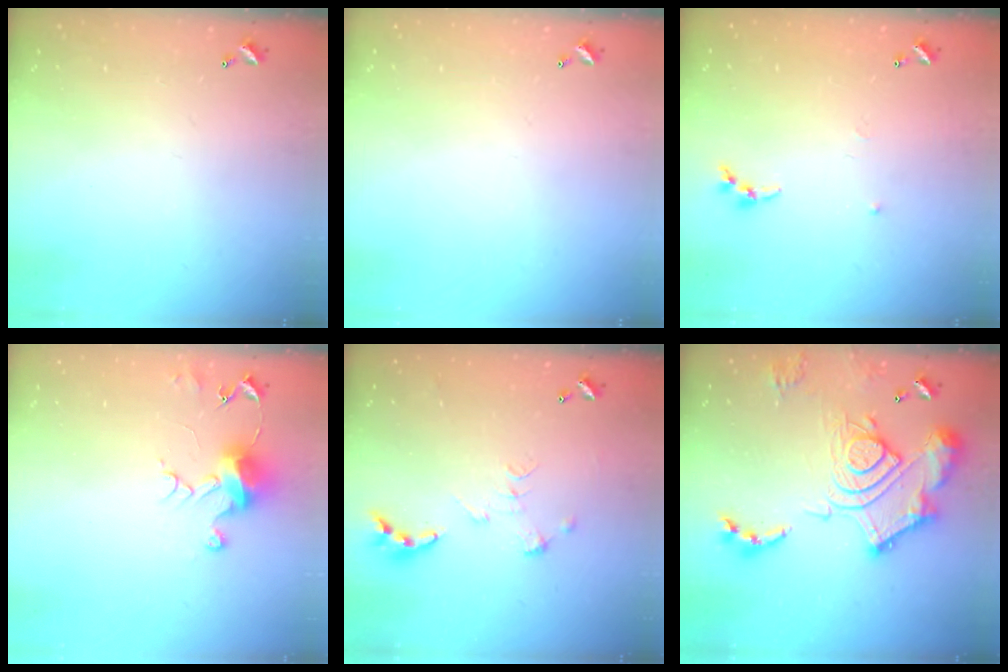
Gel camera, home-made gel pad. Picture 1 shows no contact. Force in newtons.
{"total": 0.0}
{"total": 5.3, "press": 5.2, "slide": 0.7}
{"total": 7.7, "press": 7.7, "slide": 0.4}
{"total": 0.0}
{"total": 21.5, "press": 21.4, "slide": 2.5}